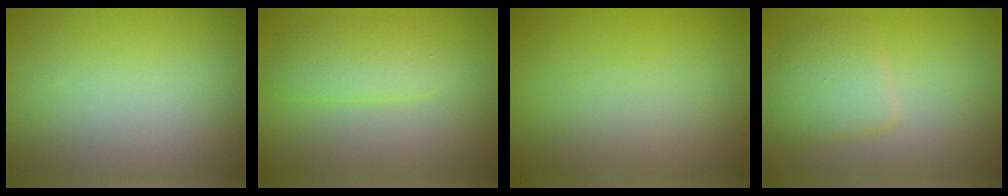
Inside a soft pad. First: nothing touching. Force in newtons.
{"total": 2.8, "press": 2.8, "slide": 0.1}
{"total": 0.0}
{"total": 3.3, "press": 3.3, "slide": 0.1}